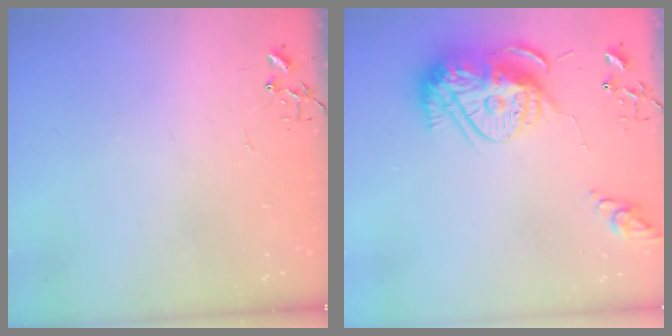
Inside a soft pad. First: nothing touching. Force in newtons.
{"total": 16.0, "press": 16.0, "slide": 1.5}